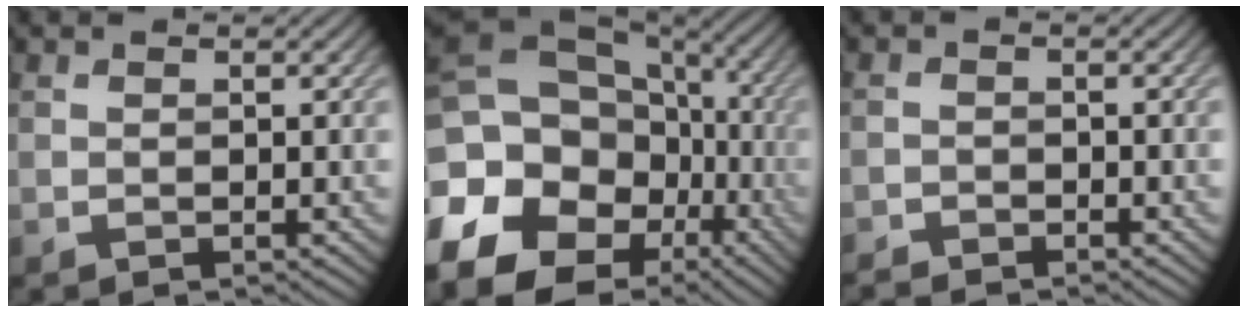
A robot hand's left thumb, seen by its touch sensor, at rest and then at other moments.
{"total": 20.2, "force": [-7.6, 14.9, 11.2], "torque": [-0.271, -0.021, -0.099]}
{"total": 2.2, "force": [-2.1, 0.5, 0.4], "torque": [-0.011, -0.003, -0.043]}